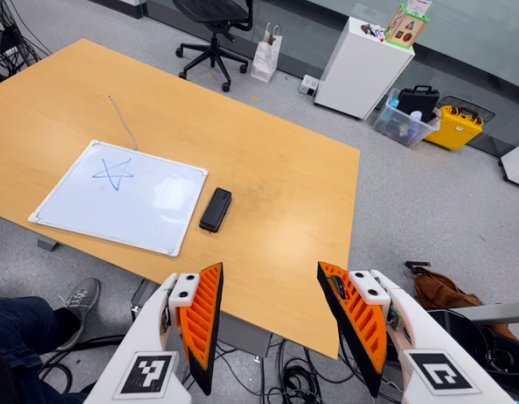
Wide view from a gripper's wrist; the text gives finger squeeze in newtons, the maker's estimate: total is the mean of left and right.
{"total": 0.0}